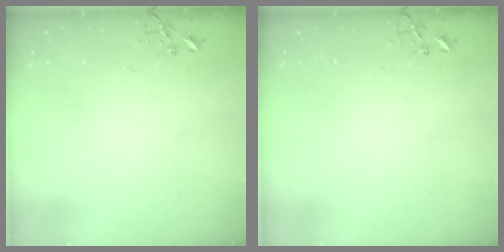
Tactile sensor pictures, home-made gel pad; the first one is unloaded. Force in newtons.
{"total": 0.0}